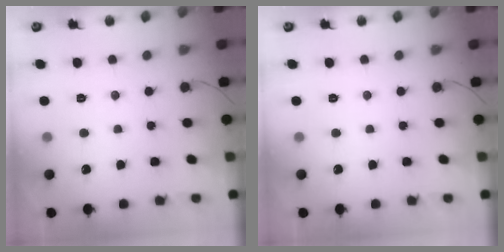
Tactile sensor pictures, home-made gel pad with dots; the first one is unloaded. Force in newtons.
{"total": 0.0}